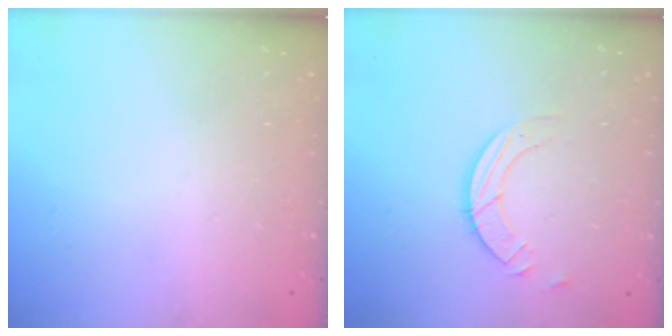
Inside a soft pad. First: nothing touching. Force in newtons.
{"total": 3.9, "press": 3.9, "slide": 0.4}